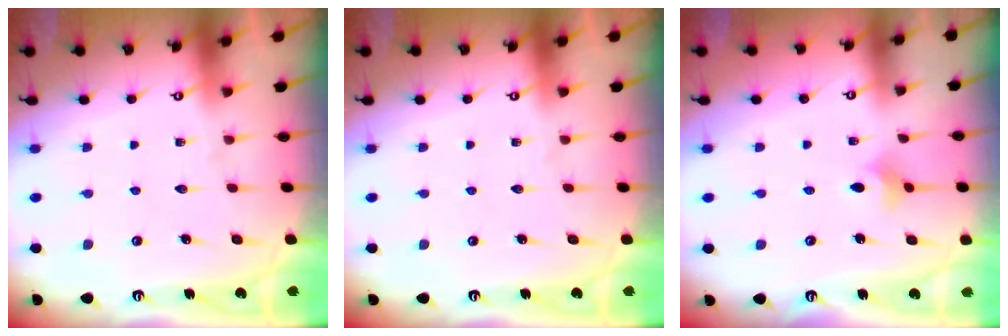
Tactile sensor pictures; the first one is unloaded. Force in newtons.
{"total": 0.0}
{"total": 4.7, "press": 4.6, "slide": 0.9}